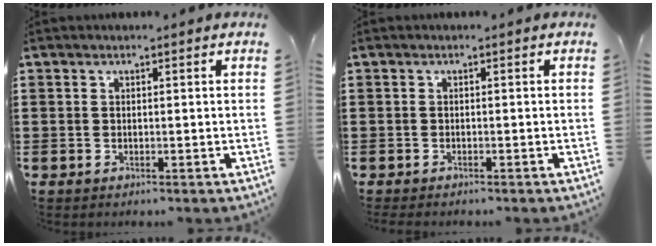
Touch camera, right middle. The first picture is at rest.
{"total": 0.5, "force": [-0.5, 0.1, 0.1], "torque": [-0.002, -0.001, -0.011]}